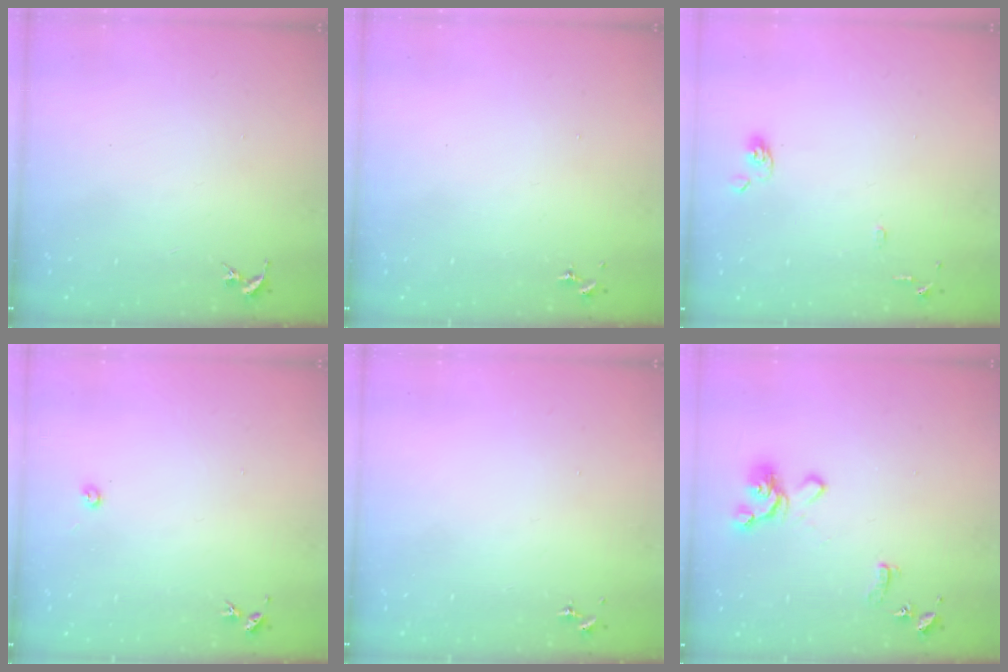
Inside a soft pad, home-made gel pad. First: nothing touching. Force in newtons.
{"total": 0.0}
{"total": 7.0, "press": 7.0, "slide": 0.7}
{"total": 3.0, "press": 3.0, "slide": 0.4}
{"total": 0.0}
{"total": 11.3, "press": 11.2, "slide": 1.3}